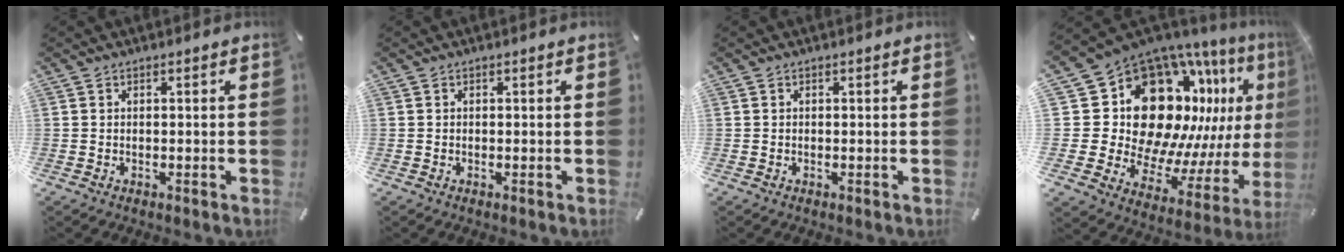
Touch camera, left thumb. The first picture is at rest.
{"total": 0.0}
{"total": 0.0}
{"total": 22.2, "force": [9.8, 16.3, 11.4], "torque": [-0.185, -0.116, 0.208]}